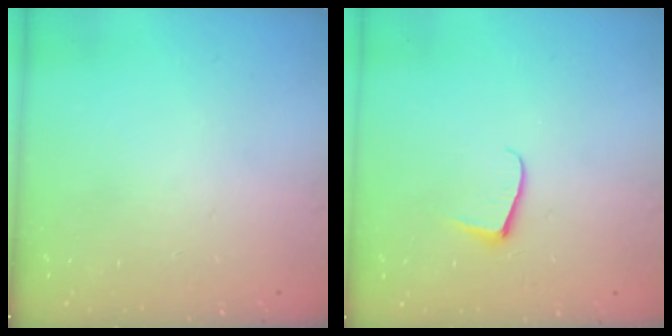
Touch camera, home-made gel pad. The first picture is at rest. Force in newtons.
{"total": 5.4, "press": 5.4, "slide": 0.5}